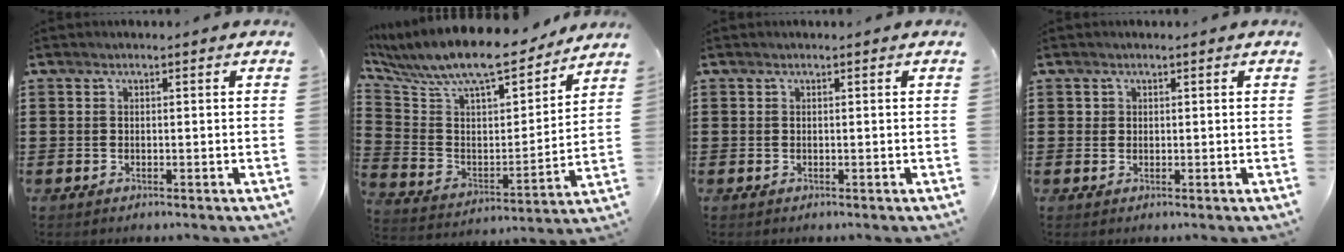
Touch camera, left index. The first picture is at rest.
{"total": 10.6, "force": [9.4, 1.8, 4.5], "torque": [-0.116, -0.076, 0.156]}
{"total": 0.0}
{"total": 0.8, "force": [0.3, 0.7, 0.1], "torque": [-0.004, 0.005, 0.006]}